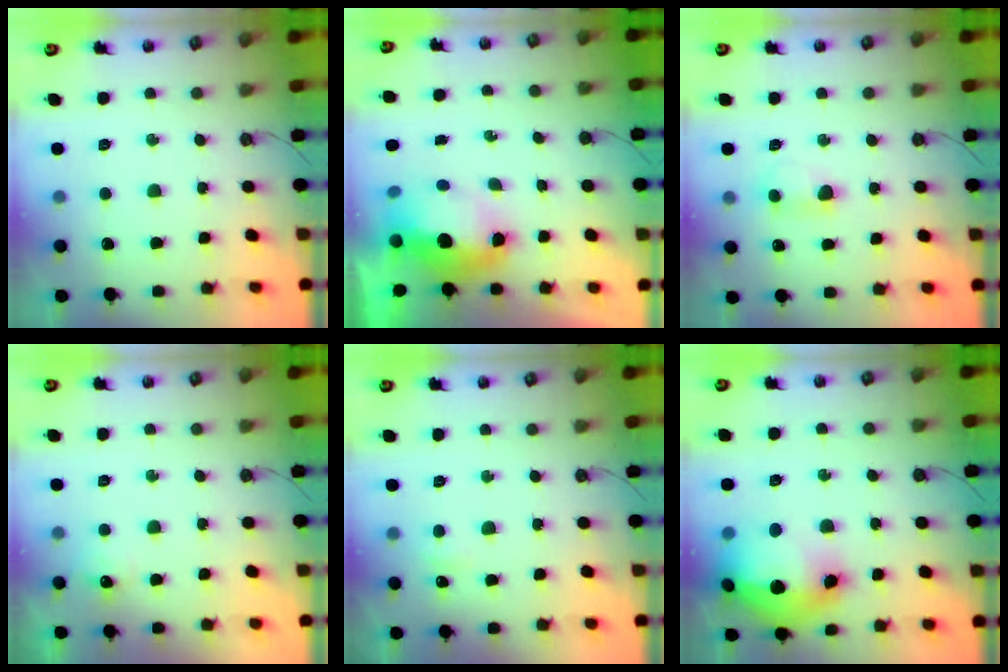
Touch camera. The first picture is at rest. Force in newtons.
{"total": 9.7, "press": 9.6, "slide": 1.0}
{"total": 6.6, "press": 6.5, "slide": 1.0}
{"total": 5.0, "press": 4.9, "slide": 0.8}
{"total": 3.5, "press": 3.4, "slide": 0.5}
{"total": 24.8, "press": 23.6, "slide": 7.5}